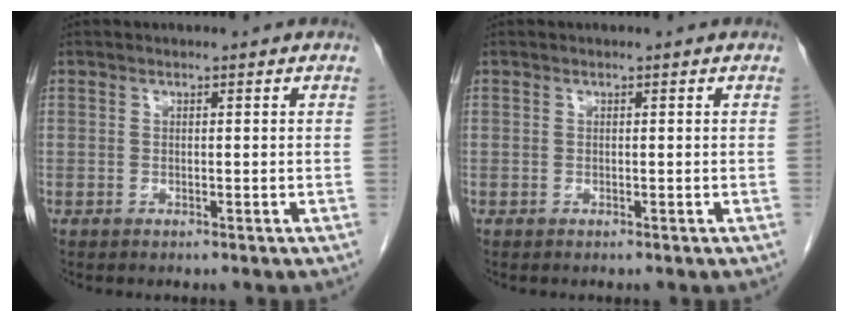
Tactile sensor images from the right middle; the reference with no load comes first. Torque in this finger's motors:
{"motor_torque": [-0.26, 0.01, -0.02, 0.00]}